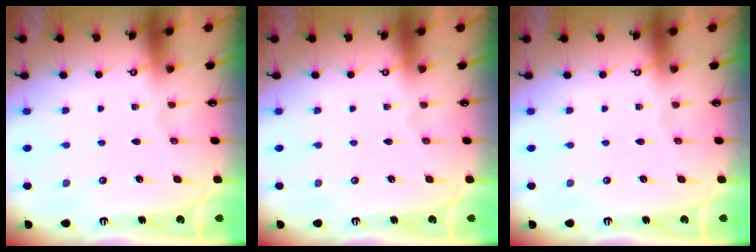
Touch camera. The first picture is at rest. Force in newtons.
{"total": 0.0}
{"total": 0.0}